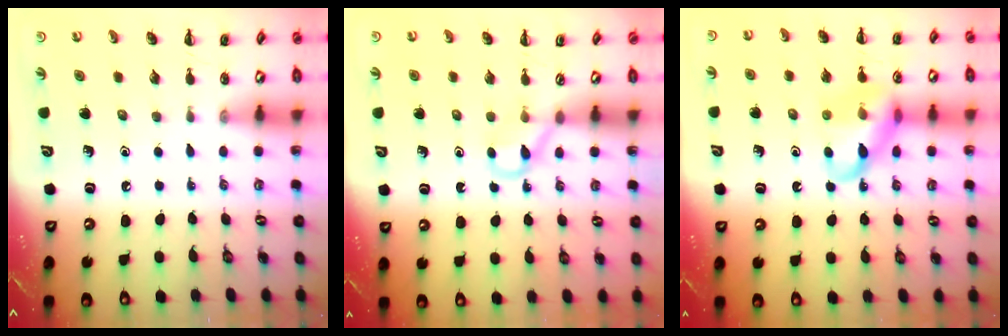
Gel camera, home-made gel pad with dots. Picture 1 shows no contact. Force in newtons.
{"total": 3.0, "press": 2.8, "slide": 1.1}
{"total": 12.5, "press": 12.4, "slide": 1.8}